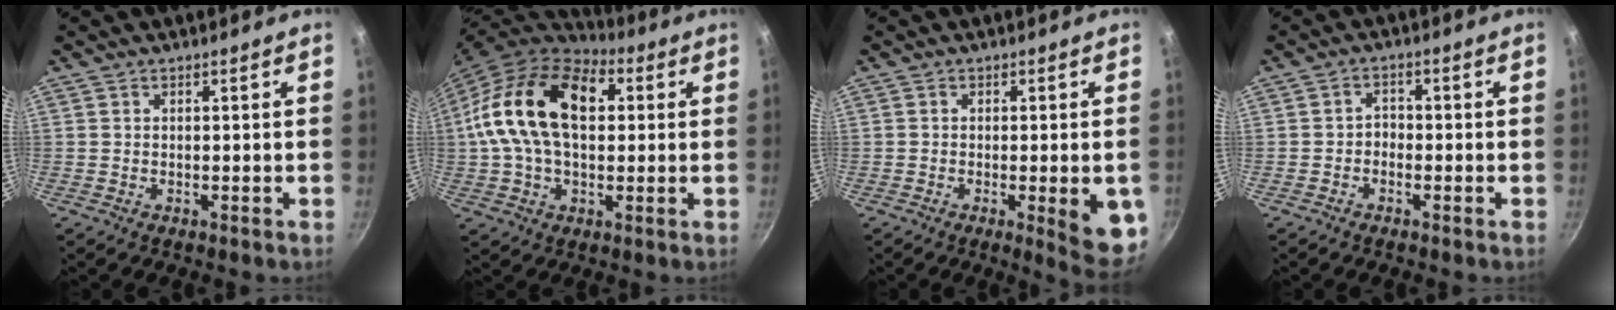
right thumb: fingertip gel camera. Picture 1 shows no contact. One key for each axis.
{"total": 21.3, "fx": 3.5, "fy": 13.2, "fz": 16.3, "tx": -0.278, "ty": 0.027, "tz": 0.044}
{"total": 9.0, "fx": -2.1, "fy": 2.1, "fz": 8.4, "tx": -0.083, "ty": 0.001, "tz": -0.021}
{"total": 2.0, "fx": -1.0, "fy": 1.4, "fz": 0.9, "tx": -0.004, "ty": 0.016, "tz": -0.022}